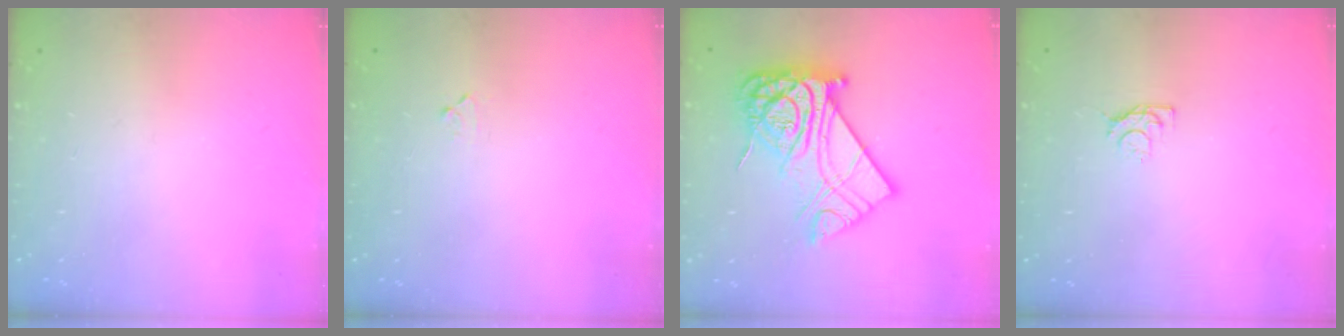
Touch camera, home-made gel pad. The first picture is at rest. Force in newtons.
{"total": 3.4, "press": 3.4, "slide": 0.4}
{"total": 20.2, "press": 20.1, "slide": 1.9}
{"total": 3.4, "press": 3.4, "slide": 0.5}